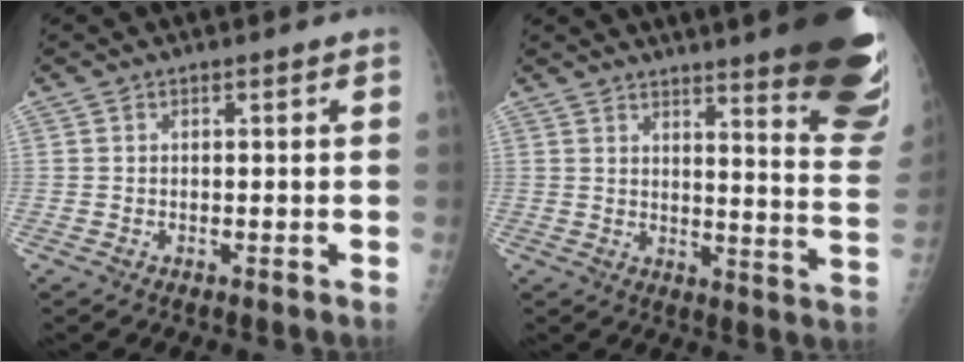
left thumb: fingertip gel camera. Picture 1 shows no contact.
{"total": 24.2, "force": [17.5, 3.6, 16.4], "torque": [-0.167, -0.119, 0.208]}